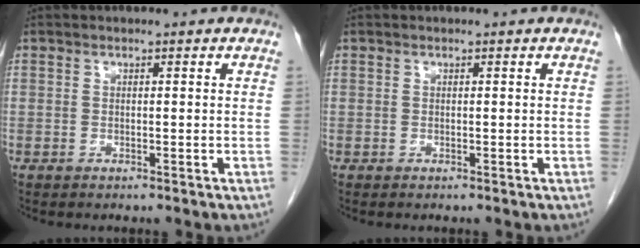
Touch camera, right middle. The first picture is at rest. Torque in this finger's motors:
{"motor_torque": [0.58, -0.56, -0.01, -0.07]}